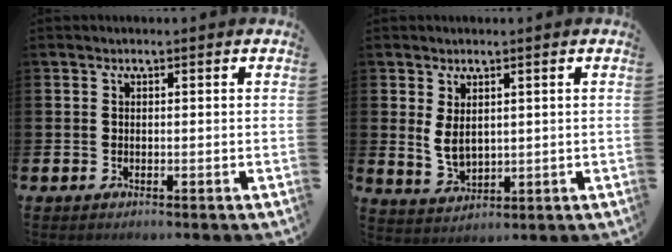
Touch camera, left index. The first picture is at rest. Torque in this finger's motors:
{"motor_torque": [0.24, 0.11, 0.12, 0.13]}